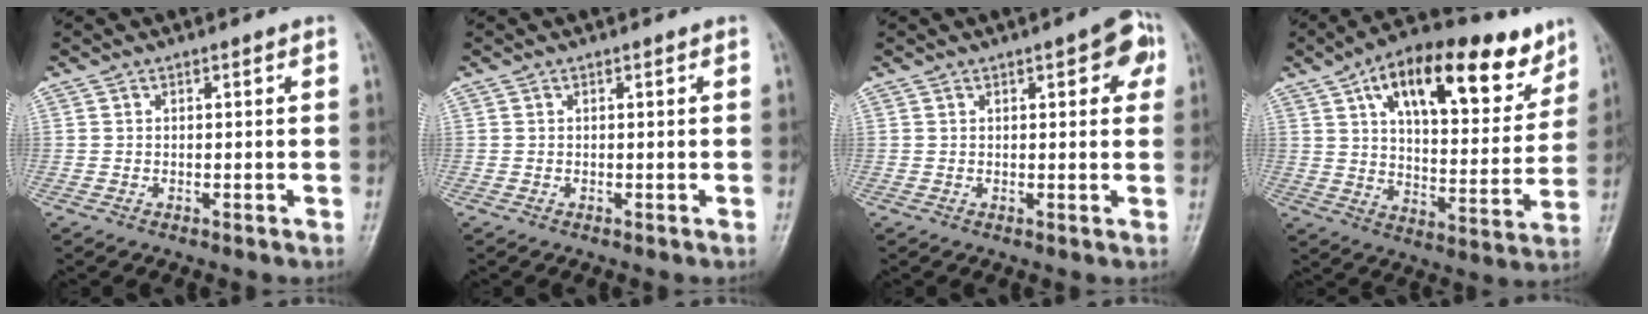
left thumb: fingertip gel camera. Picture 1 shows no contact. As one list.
[{"total": 0.0}, {"total": 5.8, "force": [2.3, 2.3, 4.8], "torque": [-0.036, 0.001, 0.018]}, {"total": 23.2, "force": [12.5, 10.4, 16.5], "torque": [-0.209, -0.024, 0.194]}]